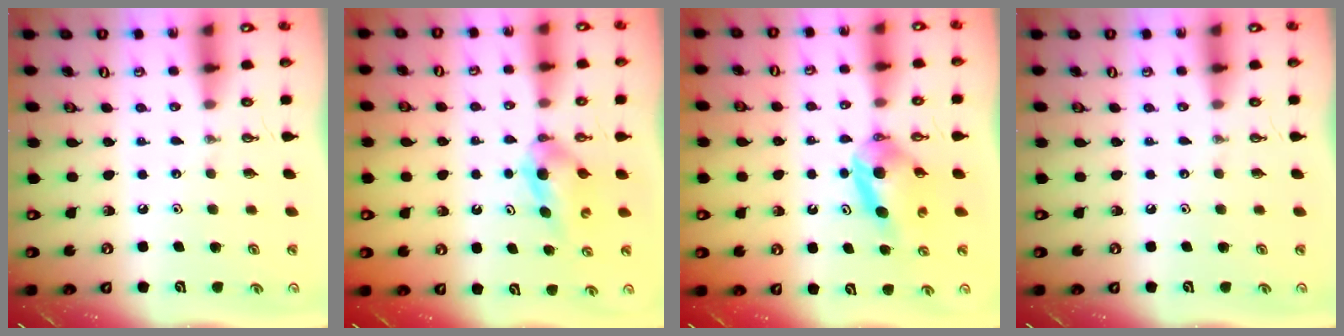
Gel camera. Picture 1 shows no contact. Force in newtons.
{"total": 4.3, "press": 4.2, "slide": 0.8}
{"total": 5.9, "press": 5.8, "slide": 1.0}
{"total": 0.0}